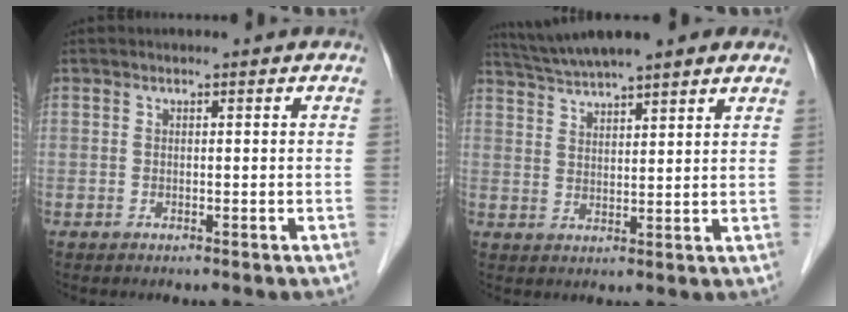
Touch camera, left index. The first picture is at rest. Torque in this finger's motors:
{"motor_torque": [0.86, -1.28, 0.83, 0.21]}